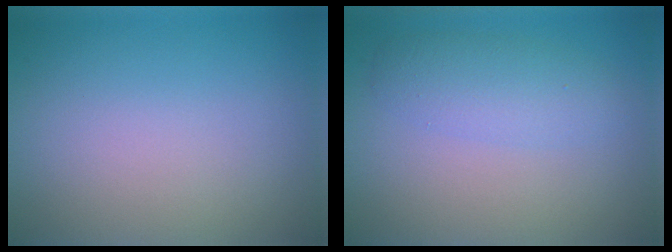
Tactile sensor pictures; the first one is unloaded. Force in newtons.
{"total": 3.0, "press": 3.0, "slide": 0.1}